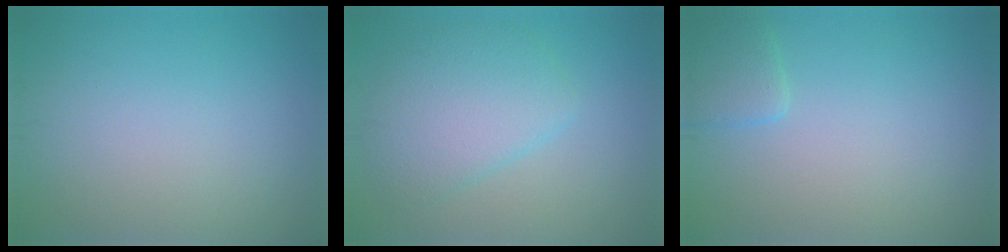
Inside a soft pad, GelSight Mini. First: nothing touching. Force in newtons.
{"total": 4.8, "press": 4.8, "slide": 0.3}
{"total": 1.7, "press": 1.7, "slide": 0.1}